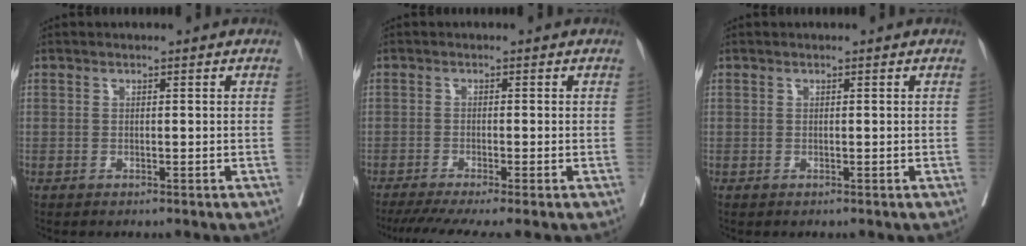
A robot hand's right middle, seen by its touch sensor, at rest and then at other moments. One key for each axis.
{"total": 8.1, "fx": -6.3, "fy": 0.0, "fz": 5.1, "tx": -0.069, "ty": -0.014, "tz": -0.100}
{"total": 0.0}